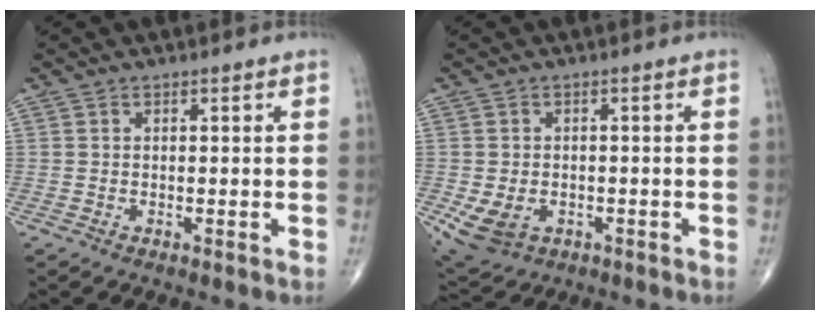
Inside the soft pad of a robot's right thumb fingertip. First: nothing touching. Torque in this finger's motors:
{"motor_torque": [0.28, 0.05, -0.06, -0.14, 0.04]}